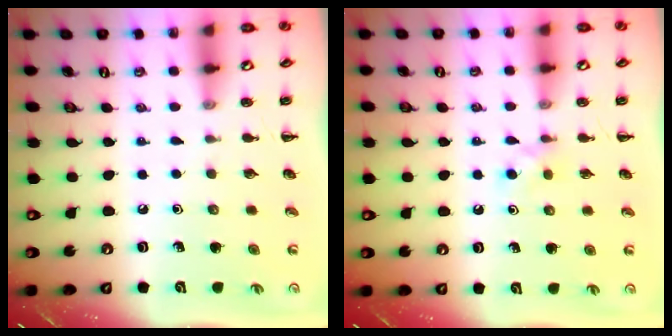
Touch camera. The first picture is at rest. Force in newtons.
{"total": 3.1, "press": 2.8, "slide": 1.2}